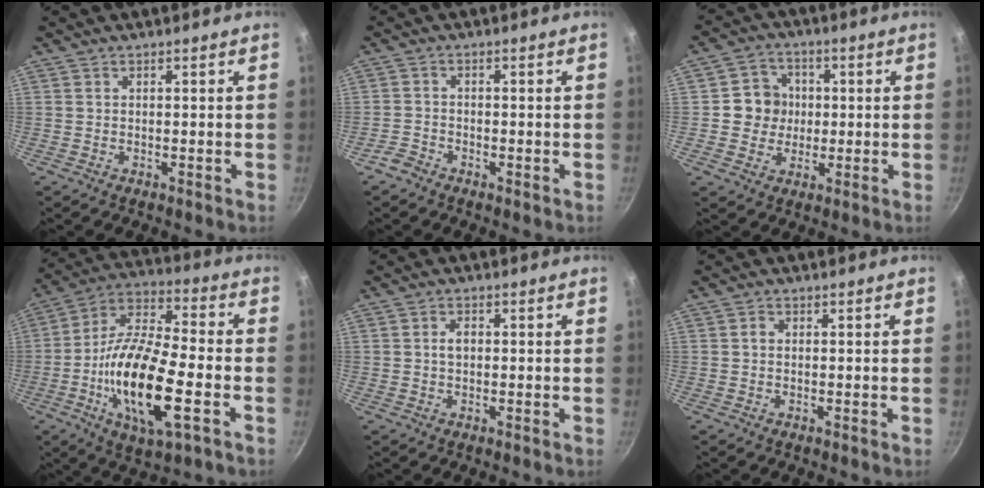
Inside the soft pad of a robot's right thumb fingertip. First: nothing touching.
{"total": 2.4, "force": [-1.9, 1.2, 0.7], "torque": [-0.016, 0.014, -0.040]}
{"total": 7.5, "force": [0.4, 7.1, 2.4], "torque": [0.002, 0.009, -0.005]}
{"total": 20.8, "force": [-5.5, 7.3, 18.6], "torque": [-0.349, 0.021, -0.115]}
{"total": 2.1, "force": [0.1, 1.5, 1.5], "torque": [-0.019, 0.007, 0.000]}
{"total": 1.0, "force": [0.1, 0.8, 0.6], "torque": [-0.009, 0.005, 0.002]}